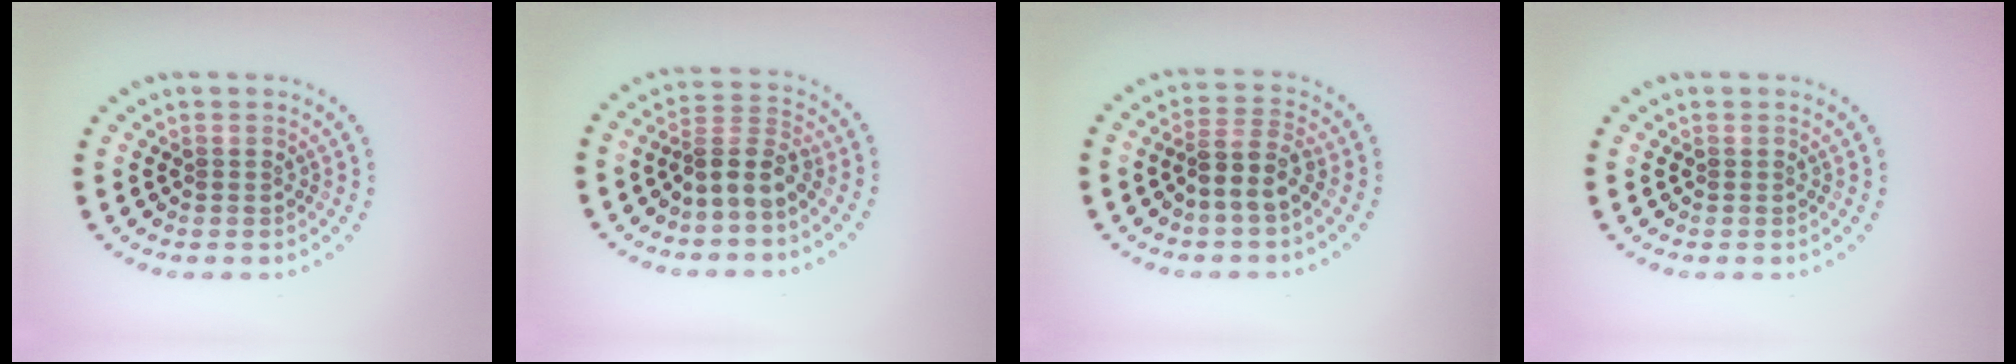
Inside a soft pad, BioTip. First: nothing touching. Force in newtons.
{"total": 2.9, "press": 2.5, "slide": 1.6}
{"total": 3.0, "press": 2.5, "slide": 1.7}
{"total": 0.0}